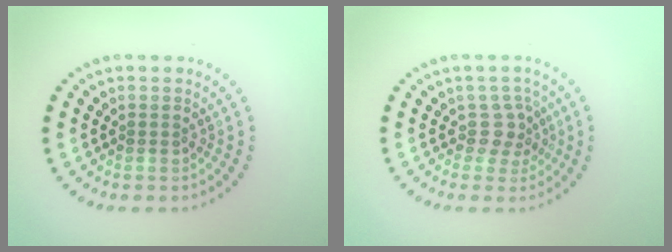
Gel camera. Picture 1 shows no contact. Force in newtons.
{"total": 2.2, "press": 1.6, "slide": 1.5}